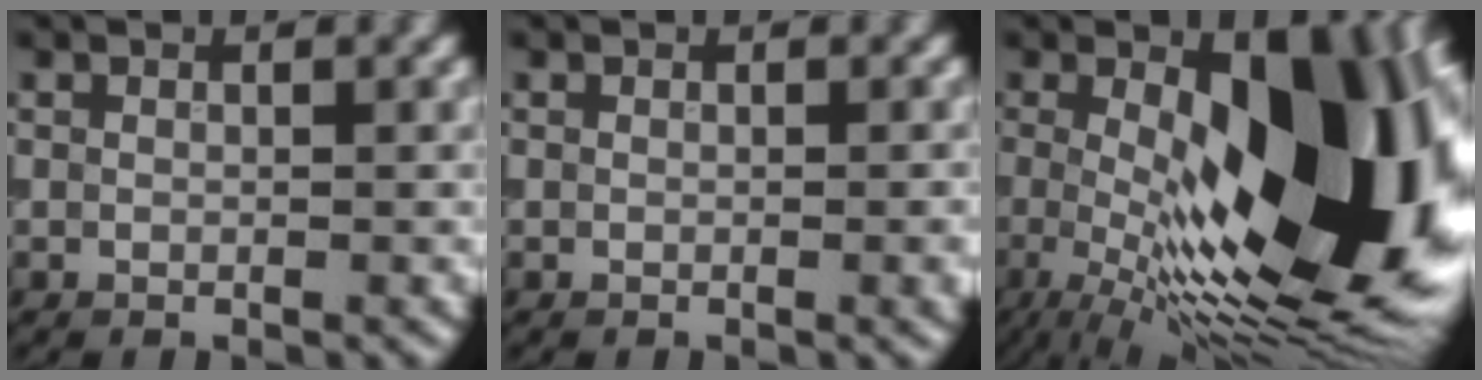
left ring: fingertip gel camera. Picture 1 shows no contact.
{"total": 1.1, "force": [-0.1, 0.3, 1.1], "torque": [-0.011, -0.001, -0.001]}
{"total": 16.9, "force": [-0.4, 7.0, 15.4], "torque": [-0.202, 0.010, -0.013]}